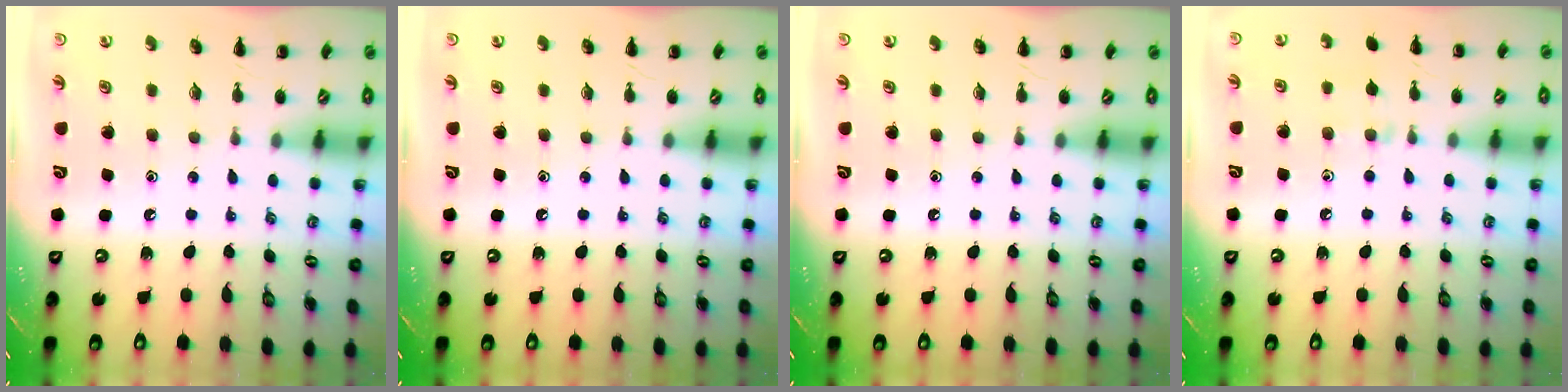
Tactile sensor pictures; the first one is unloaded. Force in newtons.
{"total": 0.0}
{"total": 0.0}
{"total": 6.6, "press": 6.3, "slide": 2.0}